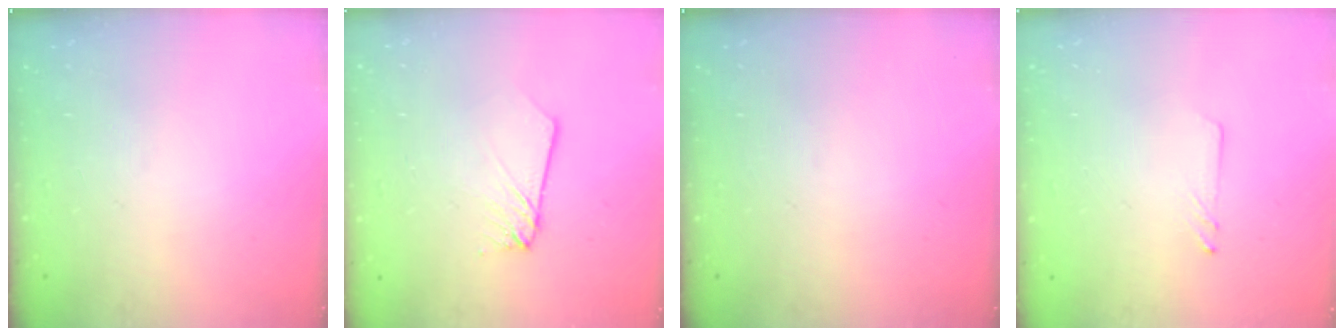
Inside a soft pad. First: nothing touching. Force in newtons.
{"total": 2.3, "press": 2.3, "slide": 0.2}
{"total": 0.0}
{"total": 1.8, "press": 1.7, "slide": 0.0}